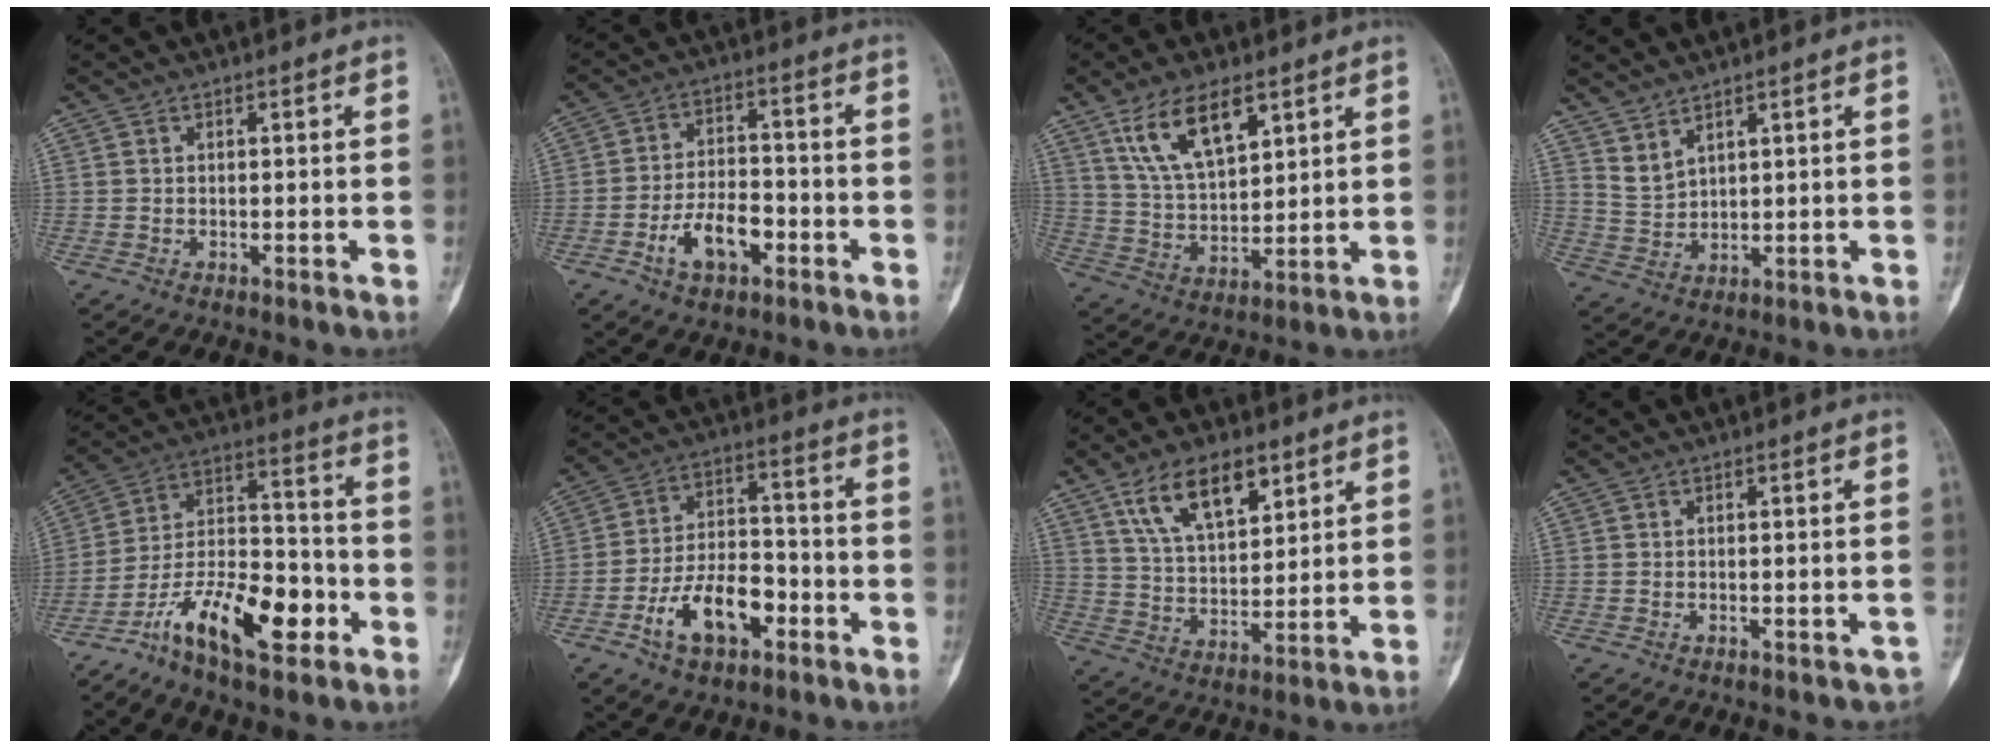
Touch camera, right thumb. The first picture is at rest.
{"total": 9.5, "force": [-4.0, 5.3, 6.8], "torque": [-0.108, 0.031, -0.070]}
{"total": 12.4, "force": [6.9, 5.4, 8.7], "torque": [-0.148, -0.027, 0.143]}
{"total": 4.0, "force": [3.3, 1.2, 1.8], "torque": [-0.032, -0.027, 0.076]}
{"total": 16.7, "force": [-8.8, 6.9, 12.5], "torque": [-0.202, 0.067, -0.160]}
{"total": 13.3, "force": [-5.9, 7.4, 9.3], "torque": [-0.149, 0.041, -0.101]}
{"total": 12.7, "force": [7.1, 6.1, 8.6], "torque": [-0.132, -0.027, 0.136]}
{"total": 3.6, "force": [-3.1, 1.4, 1.1], "torque": [-0.018, 0.024, -0.026]}